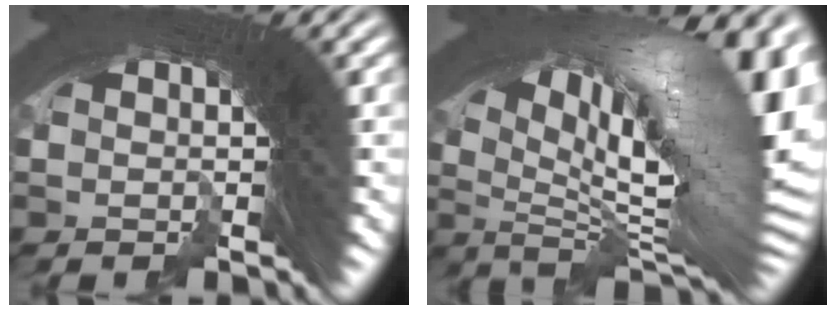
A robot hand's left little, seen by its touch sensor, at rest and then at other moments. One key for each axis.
{"total": 15.8, "fx": -0.1, "fy": 7.4, "fz": 14.0, "tx": -0.182, "ty": 0.000, "tz": -0.005}